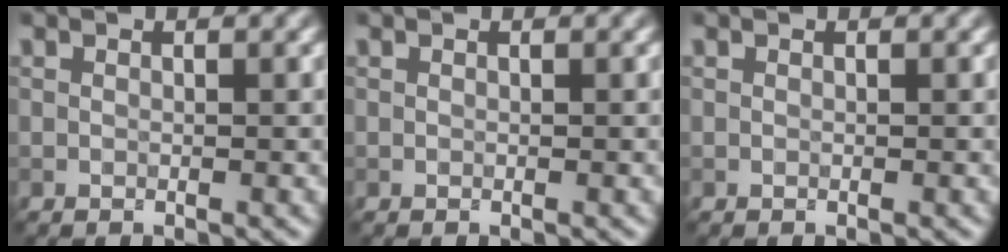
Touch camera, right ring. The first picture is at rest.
{"total": 0.0}
{"total": 0.0}